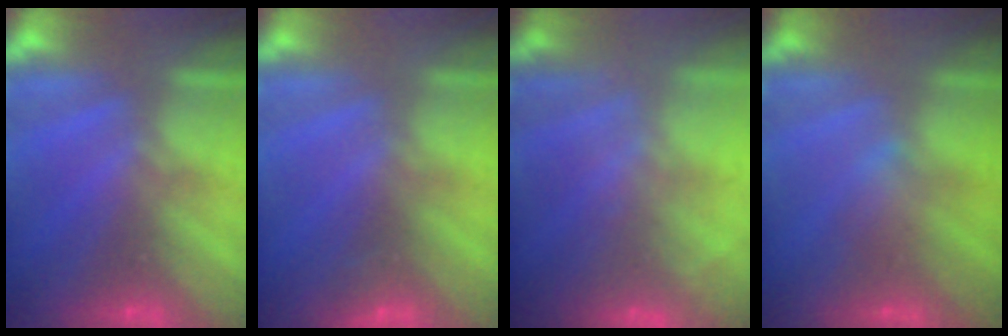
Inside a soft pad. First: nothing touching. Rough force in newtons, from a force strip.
{"total": 2.9}
{"total": 7.7}
{"total": 2.7}